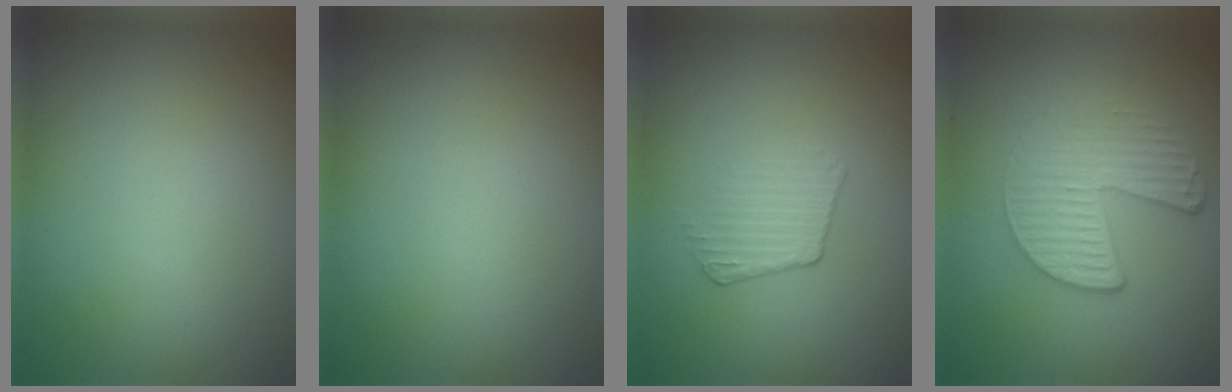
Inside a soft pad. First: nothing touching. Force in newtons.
{"total": 0.0}
{"total": 1.8, "press": 0.9, "slide": 1.5}
{"total": 4.5, "press": 3.0, "slide": 3.3}